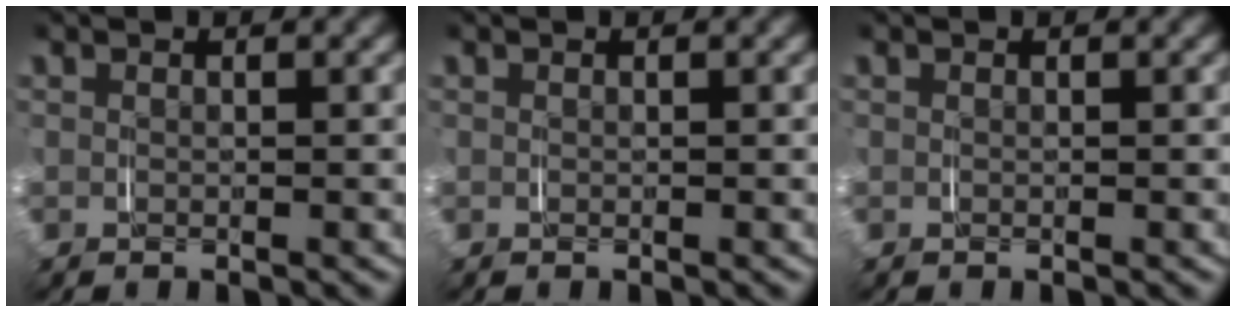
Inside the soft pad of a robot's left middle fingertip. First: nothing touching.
{"total": 0.0}
{"total": 0.0}